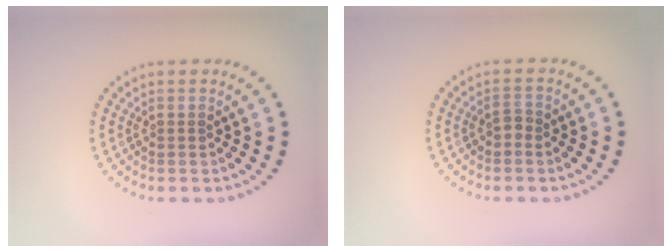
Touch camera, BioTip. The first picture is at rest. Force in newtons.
{"total": 0.9, "press": 0.8, "slide": 0.3}